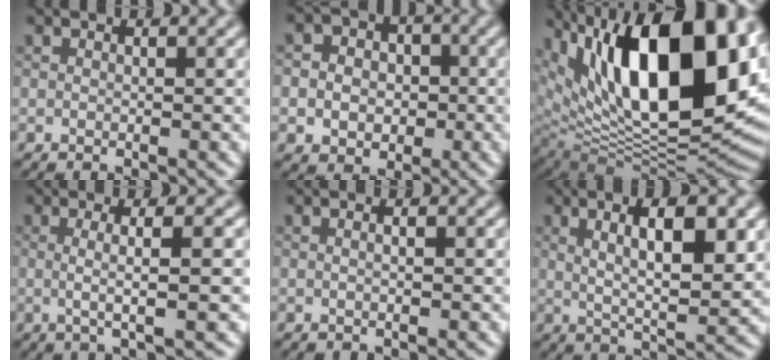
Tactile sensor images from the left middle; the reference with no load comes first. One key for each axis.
{"total": 6.1, "fx": -0.3, "fy": 5.4, "fz": 2.8, "tx": -0.030, "ty": 0.030, "tz": -0.030}
{"total": 18.6, "fx": 5.8, "fy": 8.9, "fz": 15.3, "tx": -0.231, "ty": 0.025, "tz": 0.099}
{"total": 3.5, "fx": -0.3, "fy": 0.6, "fz": 3.5, "tx": -0.061, "ty": 0.003, "tz": -0.004}
{"total": 0.7, "fx": -0.1, "fy": 0.3, "fz": 0.7, "tx": -0.003, "ty": -0.001, "tz": -0.008}
{"total": 6.9, "fx": 1.5, "fy": 1.8, "fz": 6.5, "tx": -0.098, "ty": 0.000, "tz": 0.031}